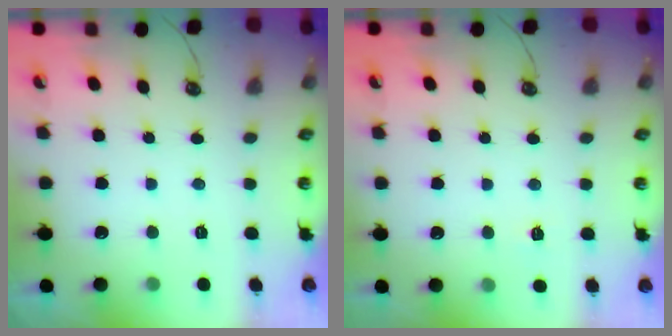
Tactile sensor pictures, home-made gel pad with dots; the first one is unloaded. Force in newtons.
{"total": 3.6, "press": 3.6, "slide": 0.4}